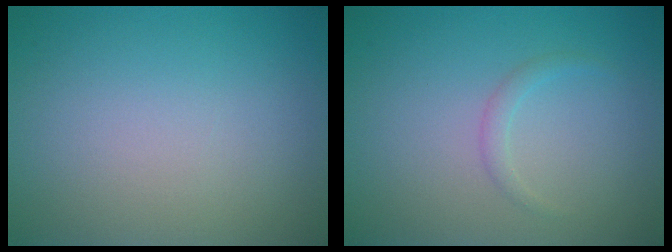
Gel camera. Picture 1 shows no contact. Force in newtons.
{"total": 0.9, "press": 0.9, "slide": 0.1}